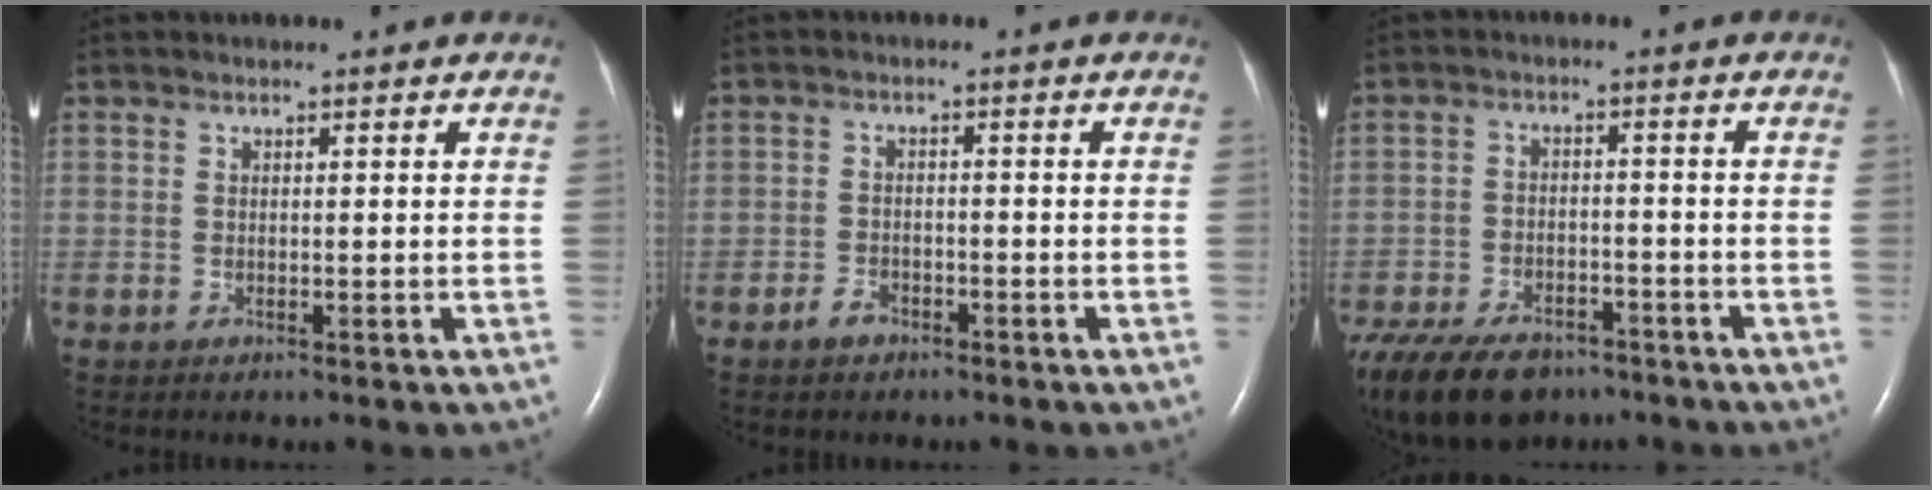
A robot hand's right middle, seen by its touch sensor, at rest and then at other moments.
{"total": 2.5, "force": [-1.8, 1.4, 1.0], "torque": [-0.024, 0.003, -0.027]}
{"total": 16.7, "force": [-11.9, 8.5, 8.2], "torque": [-0.212, -0.025, -0.183]}